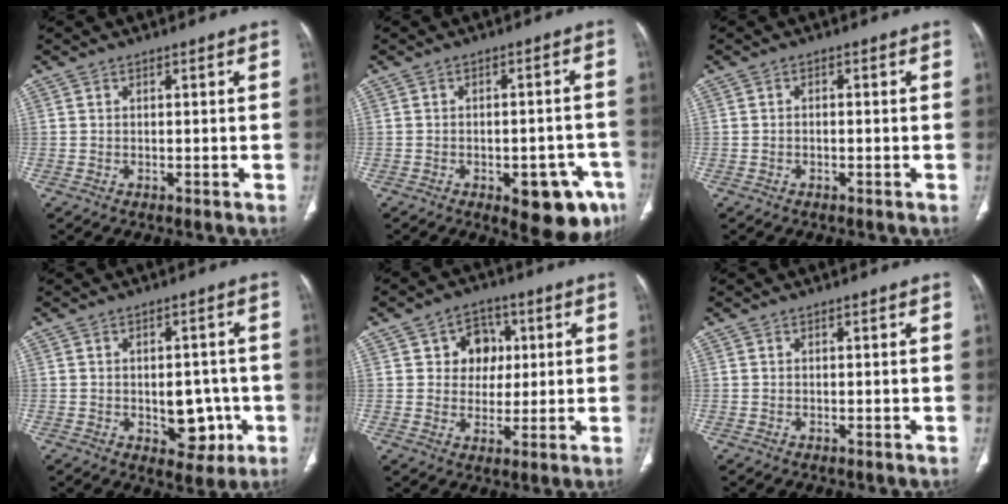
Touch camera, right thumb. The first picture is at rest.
{"total": 11.4, "force": [-5.5, 4.9, 8.7], "torque": [-0.080, 0.023, -0.061]}
{"total": 0.7, "force": [-0.3, 0.4, 0.5], "torque": [-0.008, 0.004, -0.006]}
{"total": 7.8, "force": [-1.7, 5.1, 5.6], "torque": [-0.037, 0.007, -0.011]}
{"total": 8.2, "force": [2.1, 6.8, 3.9], "torque": [-0.015, -0.001, 0.031]}
{"total": 0.0}